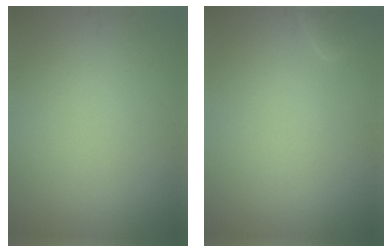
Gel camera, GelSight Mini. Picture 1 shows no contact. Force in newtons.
{"total": 0.9, "press": 0.9, "slide": 0.1}